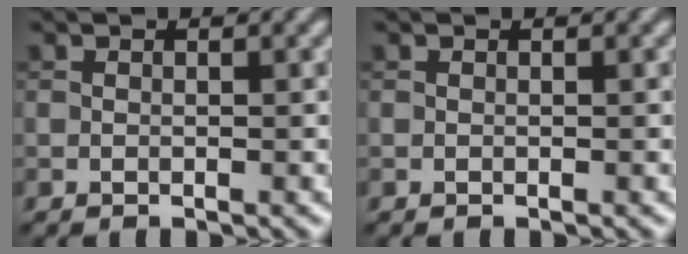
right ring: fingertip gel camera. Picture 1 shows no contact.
{"total": 0.0}